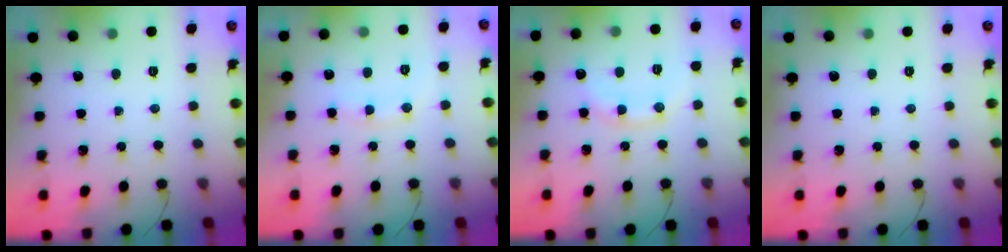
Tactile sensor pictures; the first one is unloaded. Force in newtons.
{"total": 8.3, "press": 8.2, "slide": 1.1}
{"total": 12.3, "press": 12.2, "slide": 0.8}
{"total": 0.0}